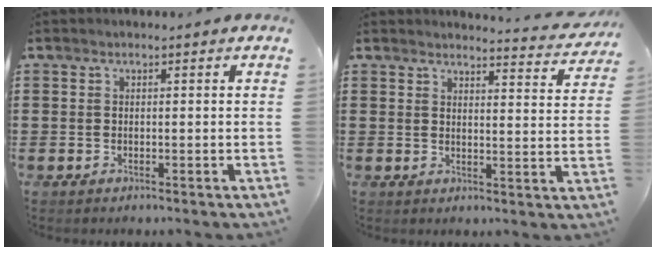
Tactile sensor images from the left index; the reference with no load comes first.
{"total": 3.3, "force": [3.2, 0.0, 0.7], "torque": [-0.018, -0.021, 0.056]}